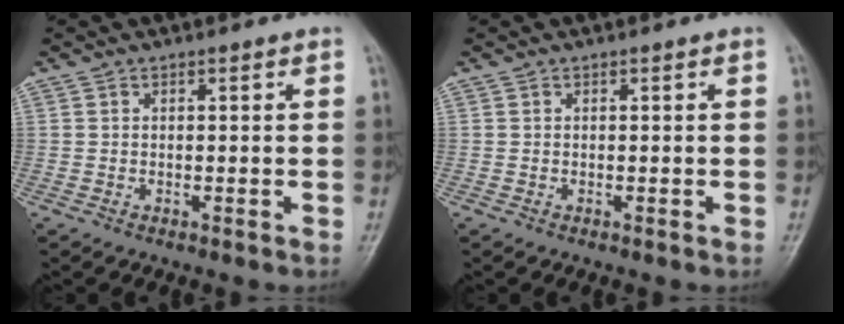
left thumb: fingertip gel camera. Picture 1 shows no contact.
{"total": 0.0}